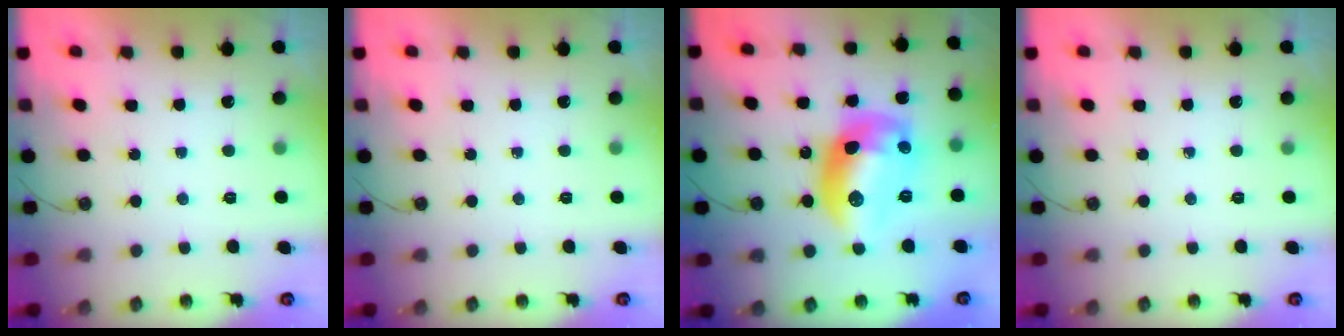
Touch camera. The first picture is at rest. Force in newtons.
{"total": 0.0}
{"total": 16.3, "press": 16.3, "slide": 1.4}
{"total": 0.0}